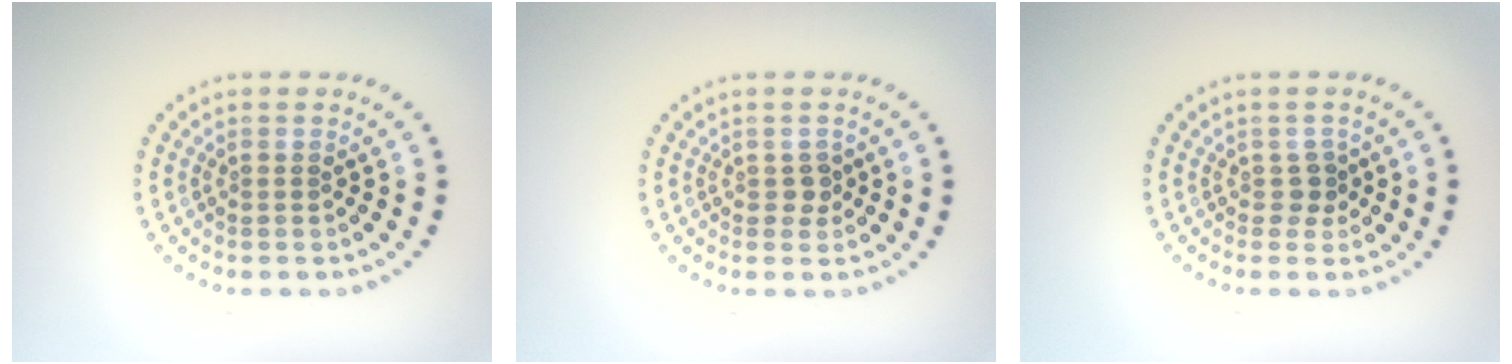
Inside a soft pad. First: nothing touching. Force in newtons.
{"total": 1.1, "press": 1.0, "slide": 0.5}
{"total": 1.3, "press": 1.0, "slide": 0.8}